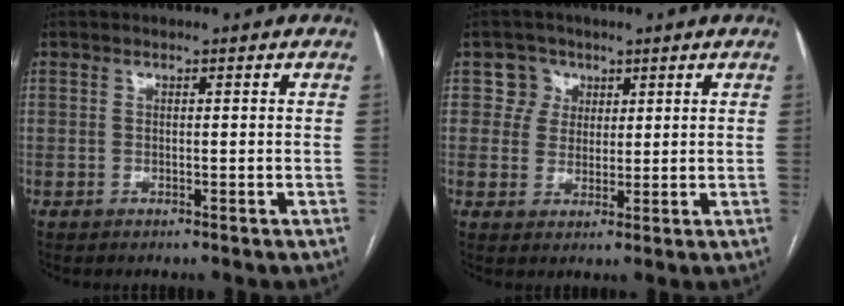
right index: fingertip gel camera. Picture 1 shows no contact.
{"total": 4.0, "force": [1.7, 3.7, -0.3], "torque": [0.011, 0.007, 0.029]}